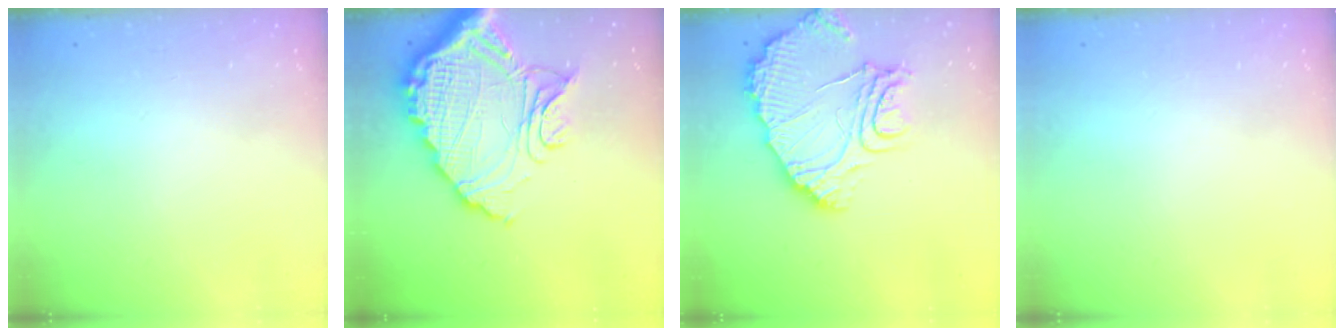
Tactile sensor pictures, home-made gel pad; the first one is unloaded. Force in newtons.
{"total": 20.2, "press": 20.1, "slide": 2.2}
{"total": 16.5, "press": 16.4, "slide": 1.9}
{"total": 0.0}